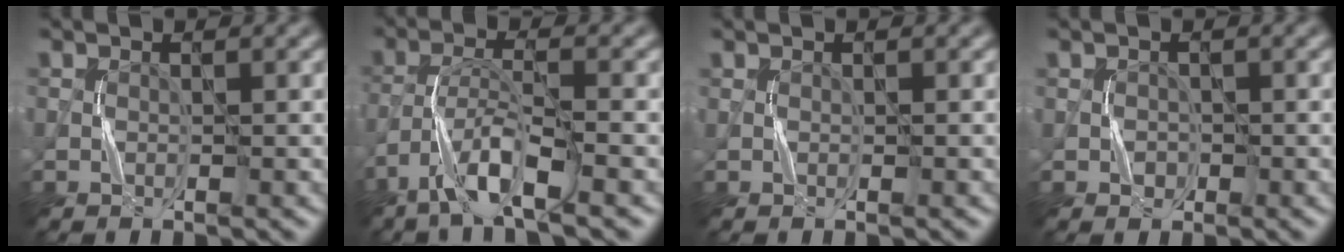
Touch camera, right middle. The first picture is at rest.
{"total": 5.9, "force": [-4.0, 1.2, 4.2], "torque": [-0.079, 0.000, -0.077]}
{"total": 0.0}
{"total": 0.8, "force": [-0.2, 0.7, -0.2], "torque": [0.007, 0.000, -0.002]}